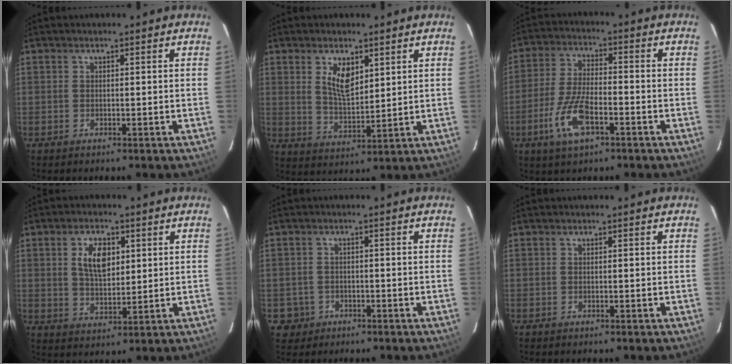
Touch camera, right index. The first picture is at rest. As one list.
[{"total": 7.2, "force": [3.2, 4.0, 5.0], "torque": [-0.086, 0.002, 0.065]}, {"total": 10.1, "force": [-4.6, 3.7, 8.2], "torque": [-0.179, -0.006, -0.086]}, {"total": 7.4, "force": [2.3, 3.9, 5.9], "torque": [-0.108, 0.008, 0.046]}, {"total": 4.0, "force": [-1.3, 3.8, 0.3], "torque": [-0.017, 0.015, -0.016]}, {"total": 0.0}]